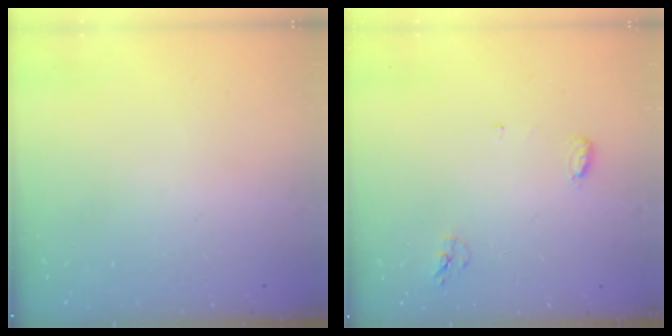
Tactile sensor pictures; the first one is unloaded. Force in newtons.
{"total": 5.4, "press": 5.3, "slide": 1.1}